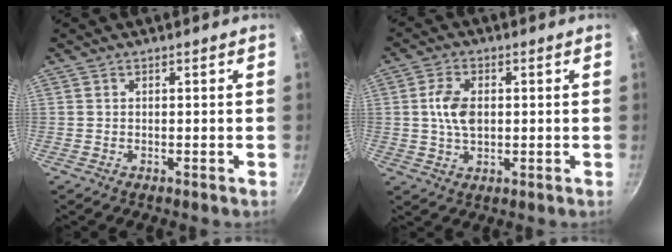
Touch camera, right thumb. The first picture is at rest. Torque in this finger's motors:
{"motor_torque": [1.14, 1.12, 0.97, 0.36, 0.07]}